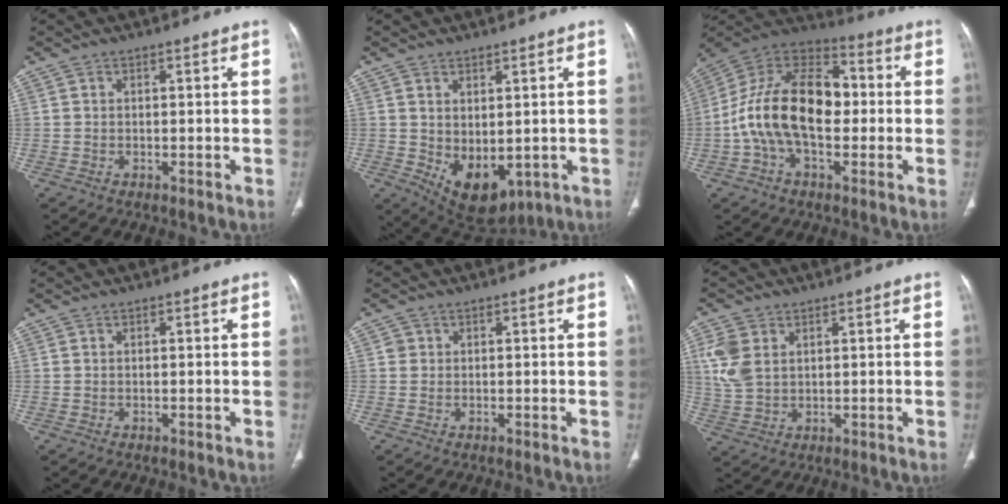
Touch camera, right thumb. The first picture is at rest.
{"total": 9.6, "force": [-1.3, 5.6, 7.6], "torque": [-0.102, -0.009, 0.009]}
{"total": 19.8, "force": [-1.4, 12.0, 15.7], "torque": [-0.272, 0.042, -0.031]}
{"total": 0.0}
{"total": 1.3, "force": [0.2, 1.2, 0.2], "torque": [0.005, 0.002, 0.002]}
{"total": 7.2, "force": [2.3, 5.0, 4.6], "torque": [-0.101, -0.002, 0.053]}